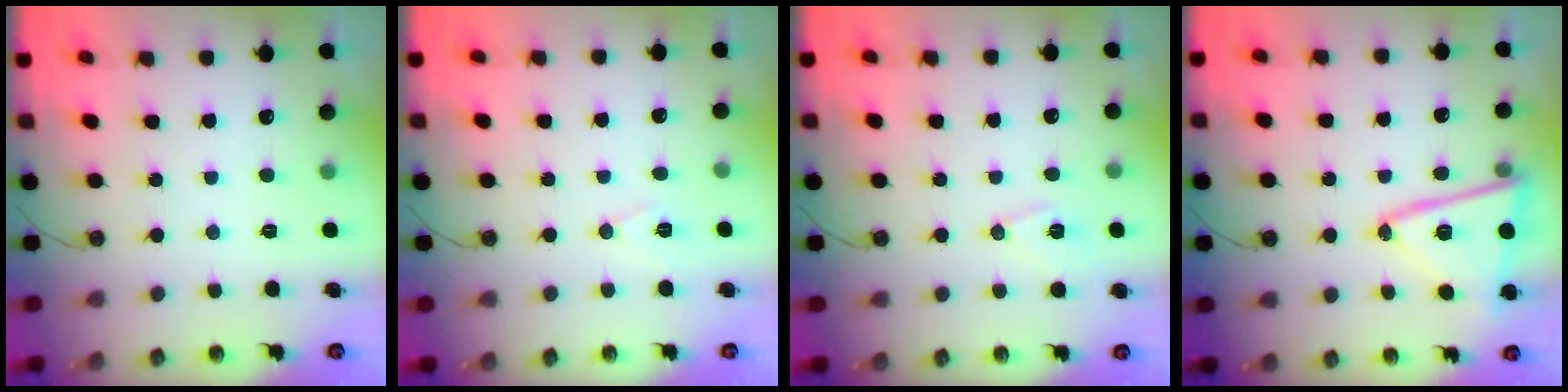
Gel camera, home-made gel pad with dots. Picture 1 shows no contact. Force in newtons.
{"total": 7.0, "press": 5.3, "slide": 4.6}
{"total": 7.4, "press": 6.7, "slide": 3.2}
{"total": 14.9, "press": 14.8, "slide": 1.8}